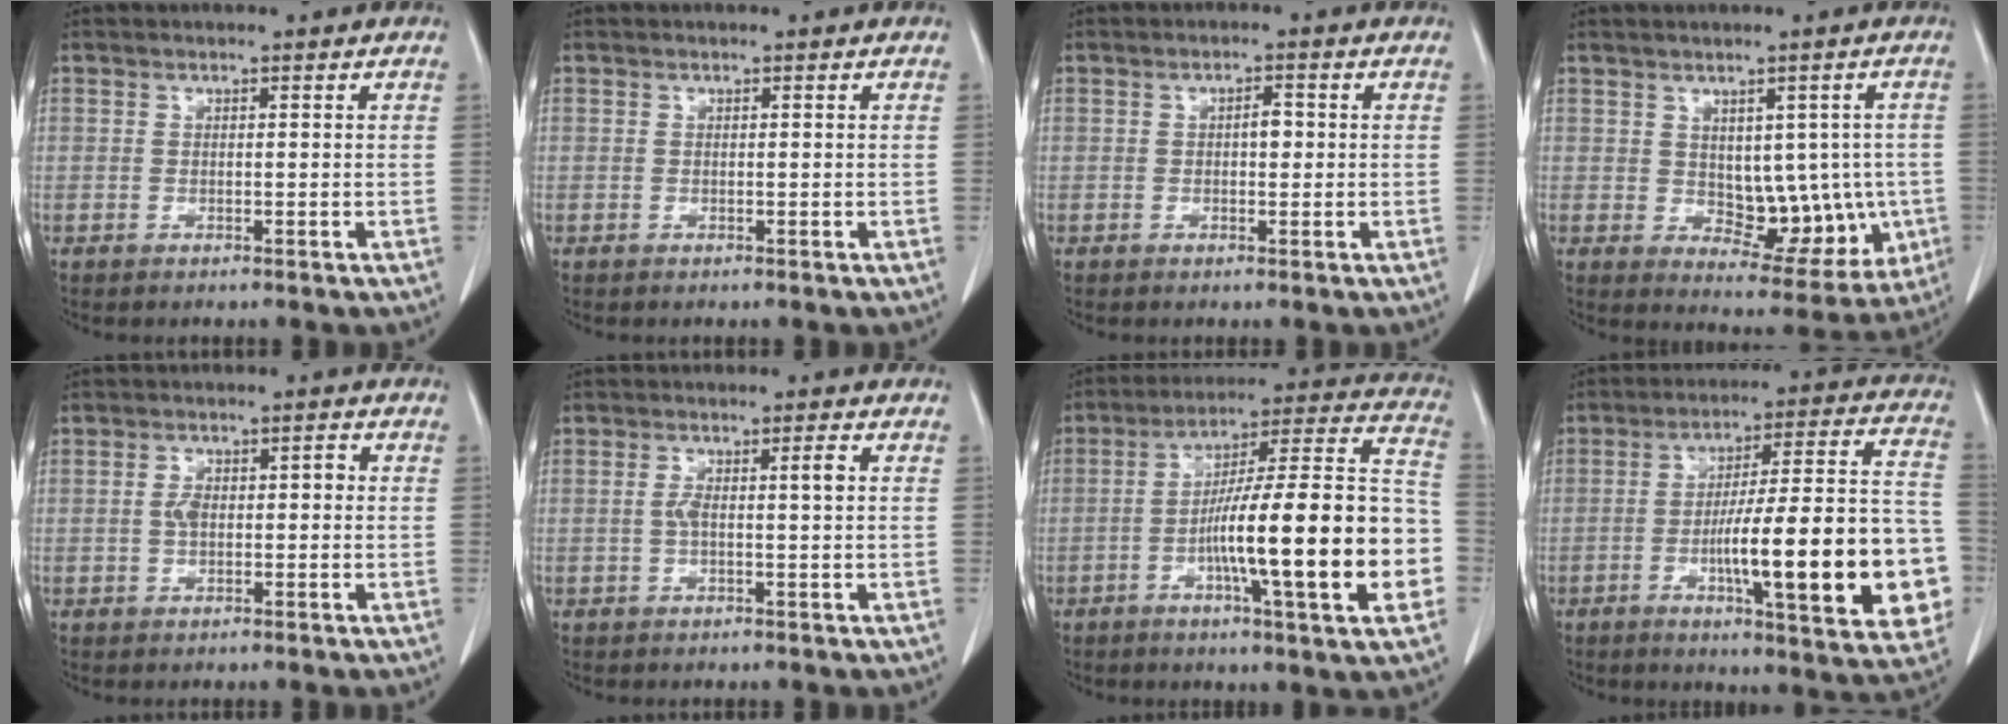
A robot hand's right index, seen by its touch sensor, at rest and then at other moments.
{"total": 0.0}
{"total": 2.0, "force": [0.1, 0.9, 1.8], "torque": [-0.027, 0.005, 0.001]}
{"total": 10.2, "force": [-0.6, 6.0, 8.2], "torque": [-0.085, 0.010, 0.015]}
{"total": 3.9, "force": [-0.1, 2.0, 3.3], "torque": [-0.065, 0.018, -0.002]}
{"total": 3.6, "force": [0.2, 0.5, 3.6], "torque": [-0.071, 0.014, 0.006]}
{"total": 23.8, "force": [-5.6, 1.6, 23.1], "torque": [-0.290, 0.015, -0.089]}
{"total": 23.7, "force": [-5.8, 3.6, 22.6], "torque": [-0.253, 0.021, -0.075]}